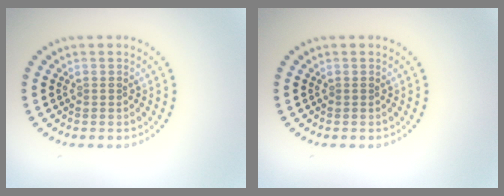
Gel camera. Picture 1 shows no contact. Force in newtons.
{"total": 0.0}